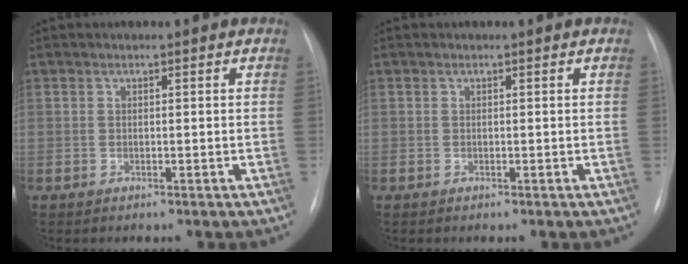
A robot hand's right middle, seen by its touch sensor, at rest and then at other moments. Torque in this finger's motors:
{"motor_torque": [0.08, -0.08, -0.01, 0.00]}